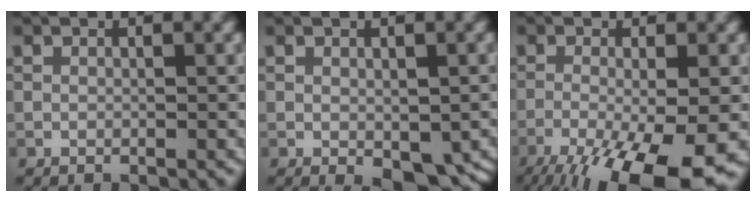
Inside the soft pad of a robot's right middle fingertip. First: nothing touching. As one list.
[{"total": 4.5, "force": [-1.7, 2.2, 3.5], "torque": [-0.051, -0.019, -0.012]}, {"total": 12.2, "force": [-6.6, 3.4, 9.6], "torque": [-0.162, -0.023, -0.107]}]